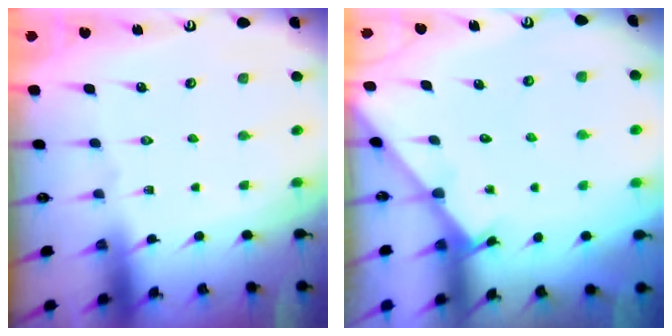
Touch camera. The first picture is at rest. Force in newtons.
{"total": 1.1, "press": 1.1, "slide": 0.1}